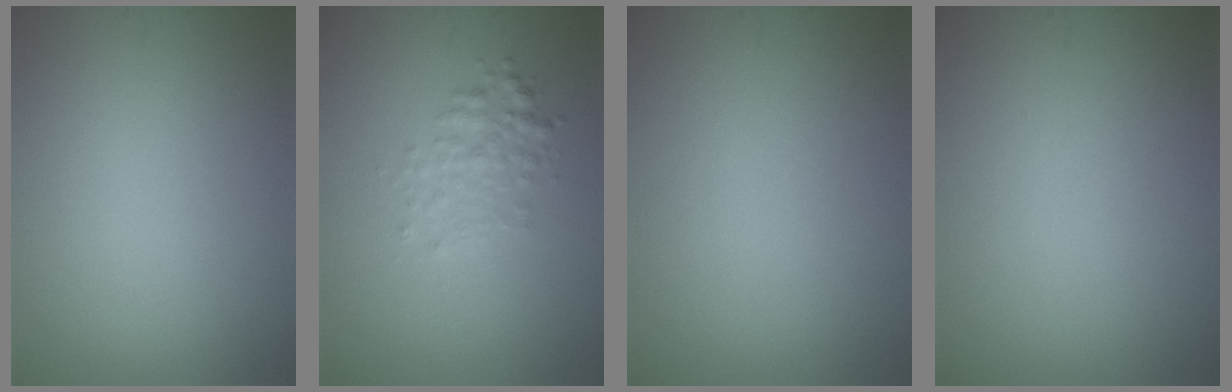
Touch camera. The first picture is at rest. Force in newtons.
{"total": 2.0, "press": 2.0, "slide": 0.1}
{"total": 0.0}
{"total": 0.0}